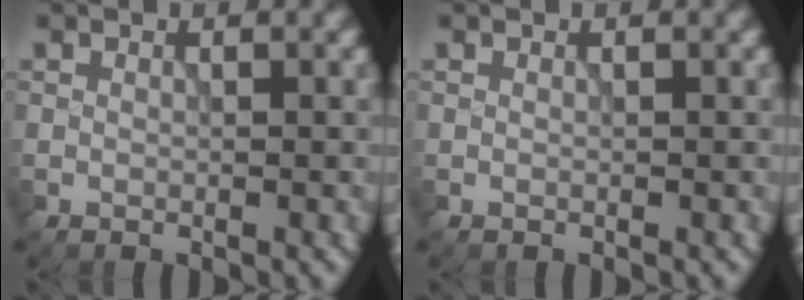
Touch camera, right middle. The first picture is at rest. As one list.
[{"total": 0.0}]